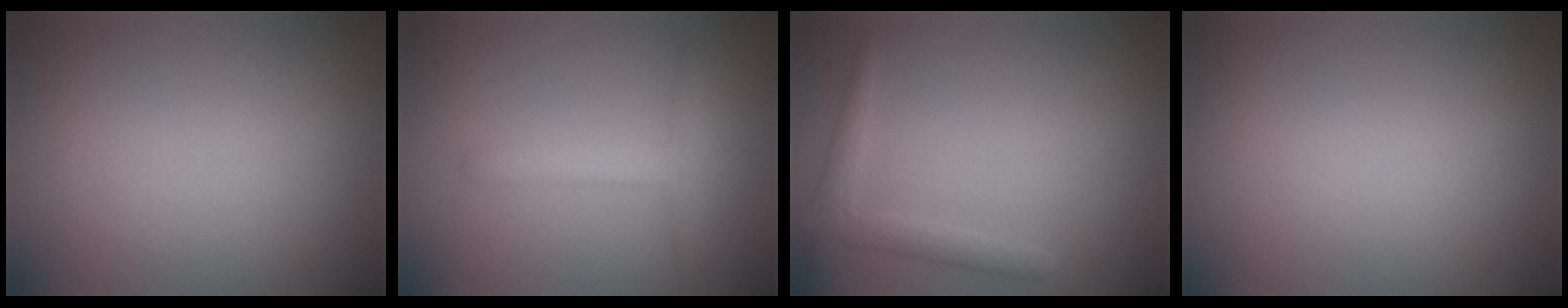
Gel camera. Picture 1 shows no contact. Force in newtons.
{"total": 2.3, "press": 2.3, "slide": 0.2}
{"total": 2.0, "press": 2.0, "slide": 0.3}
{"total": 0.0}